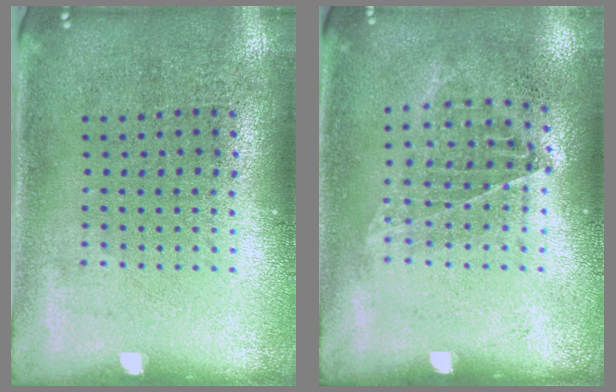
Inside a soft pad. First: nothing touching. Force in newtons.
{"total": 0.9, "press": 0.8, "slide": 0.4}